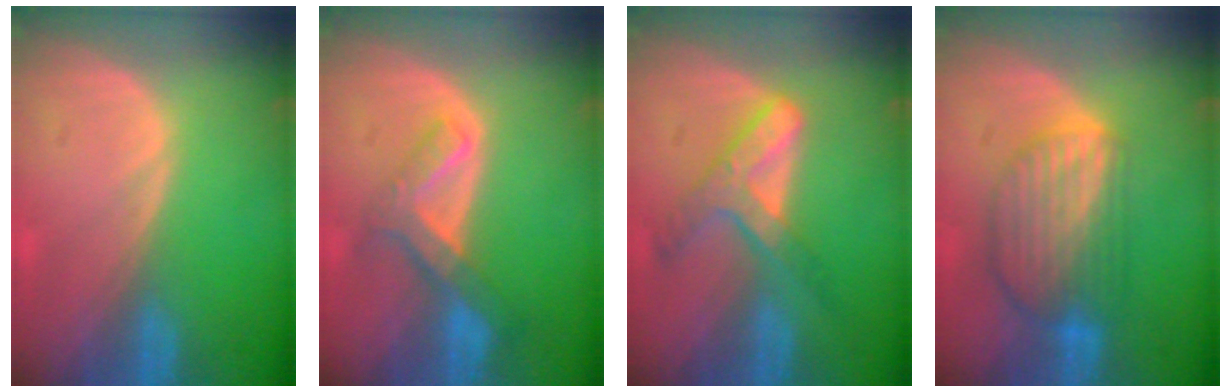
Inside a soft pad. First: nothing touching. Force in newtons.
{"total": 6.7, "press": 5.8, "slide": 3.4}
{"total": 6.9, "press": 5.9, "slide": 3.5}
{"total": 8.5, "press": 7.6, "slide": 3.9}